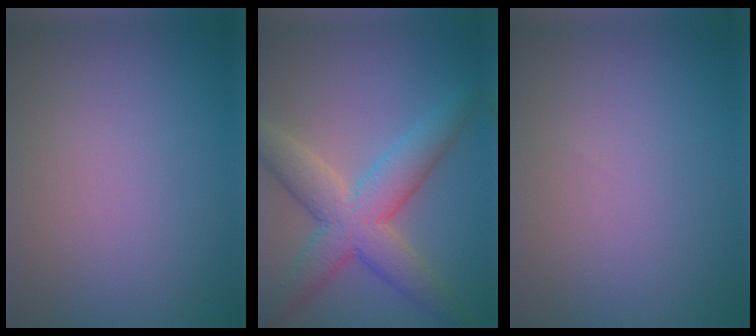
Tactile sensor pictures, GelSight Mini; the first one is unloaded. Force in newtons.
{"total": 8.1, "press": 8.1, "slide": 0.2}
{"total": 0.0}